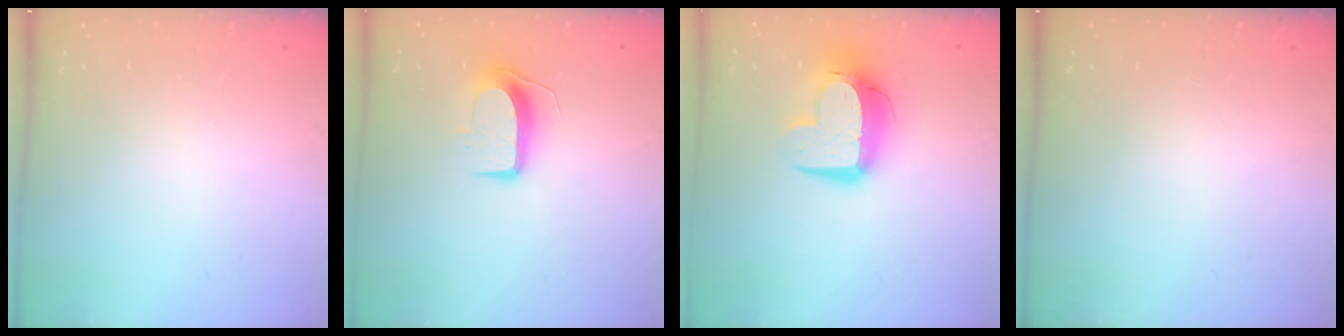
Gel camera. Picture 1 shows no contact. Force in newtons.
{"total": 8.8, "press": 8.8, "slide": 0.2}
{"total": 12.9, "press": 12.9, "slide": 1.1}
{"total": 0.0}